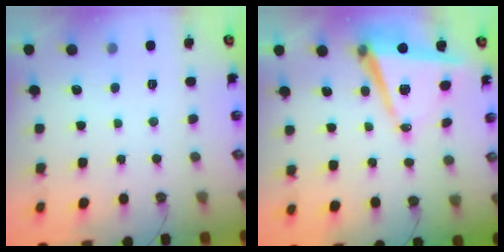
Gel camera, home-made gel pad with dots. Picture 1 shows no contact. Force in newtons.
{"total": 9.4, "press": 8.5, "slide": 3.8}